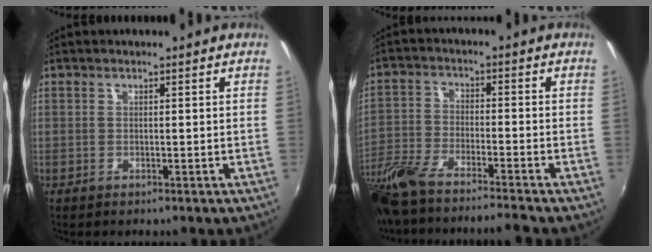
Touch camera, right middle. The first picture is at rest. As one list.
[{"total": 14.9, "force": [-12.9, 1.0, 7.5], "torque": [-0.176, -0.043, -0.242]}]